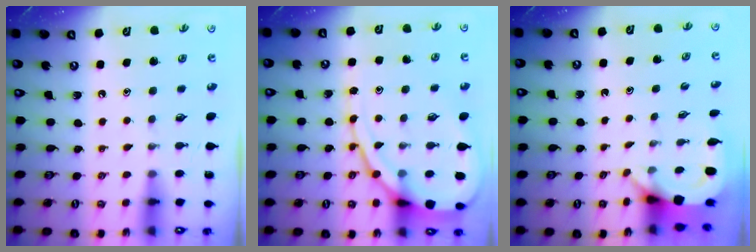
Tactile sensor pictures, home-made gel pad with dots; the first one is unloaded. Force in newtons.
{"total": 13.9, "press": 13.8, "slide": 1.2}
{"total": 3.9, "press": 3.9, "slide": 0.3}